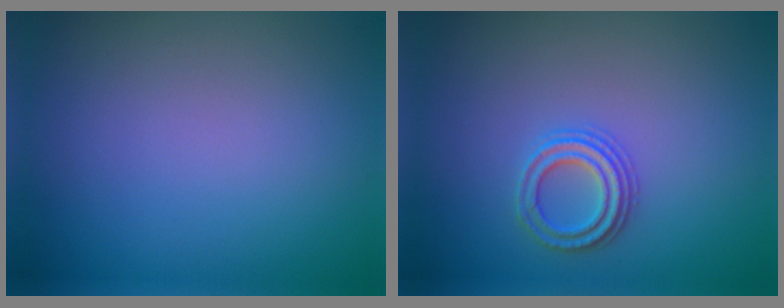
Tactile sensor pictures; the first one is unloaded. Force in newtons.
{"total": 2.3, "press": 2.3, "slide": 0.3}